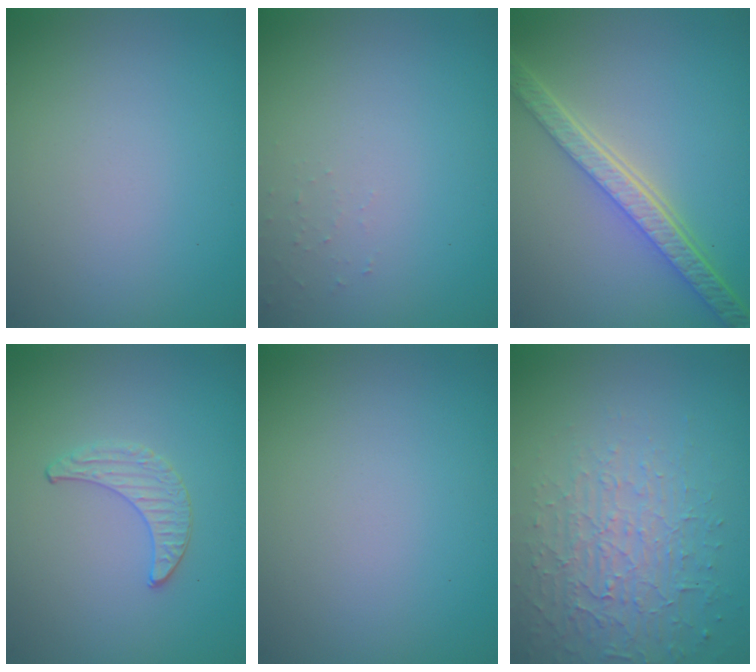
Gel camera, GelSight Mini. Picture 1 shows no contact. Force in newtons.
{"total": 0.7, "press": 0.7, "slide": 0.1}
{"total": 5.6, "press": 4.3, "slide": 3.7}
{"total": 1.0, "press": 1.0, "slide": 0.3}
{"total": 0.0}
{"total": 3.7, "press": 3.2, "slide": 1.7}